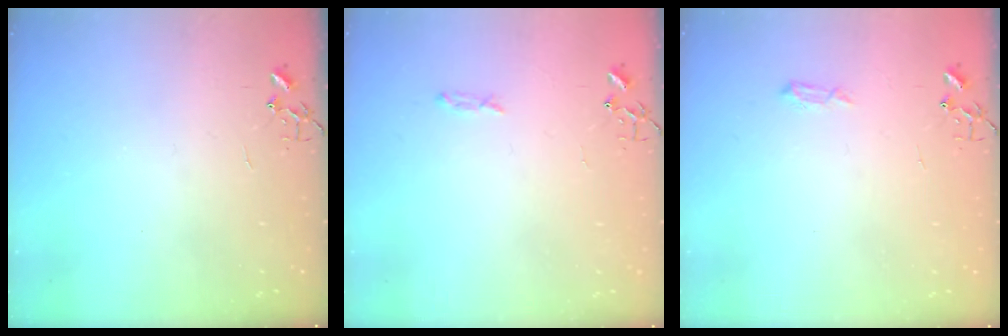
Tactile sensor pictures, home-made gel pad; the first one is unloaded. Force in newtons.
{"total": 3.4, "press": 3.4, "slide": 0.5}
{"total": 5.5, "press": 5.5, "slide": 0.7}